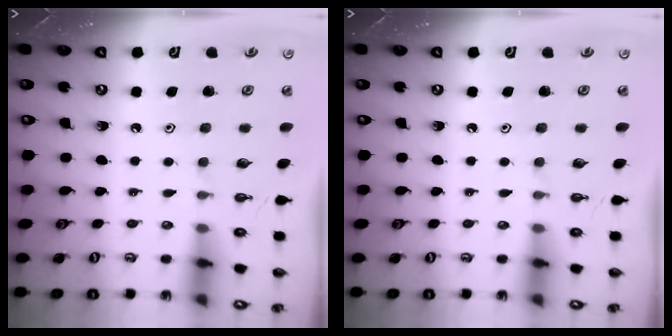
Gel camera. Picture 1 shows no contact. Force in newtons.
{"total": 0.0}